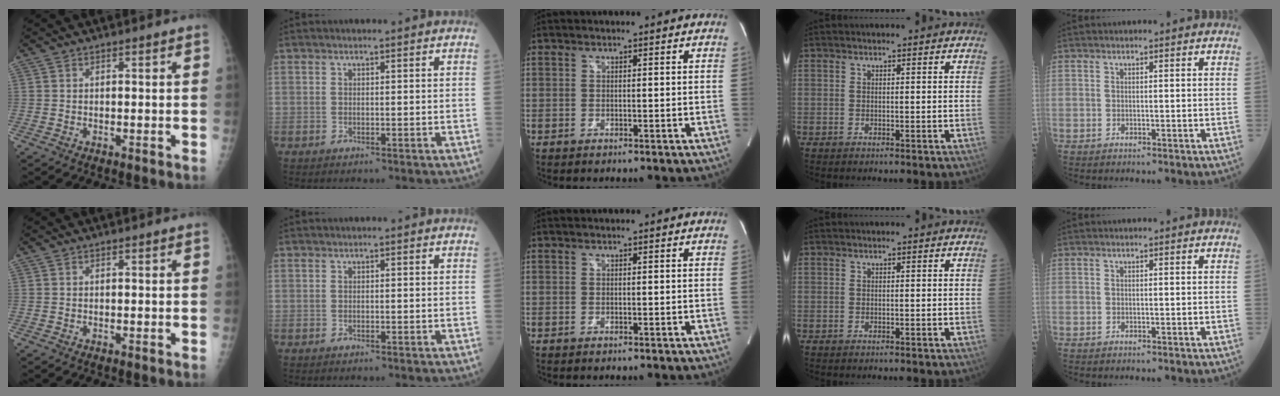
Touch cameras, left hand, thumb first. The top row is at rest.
{}